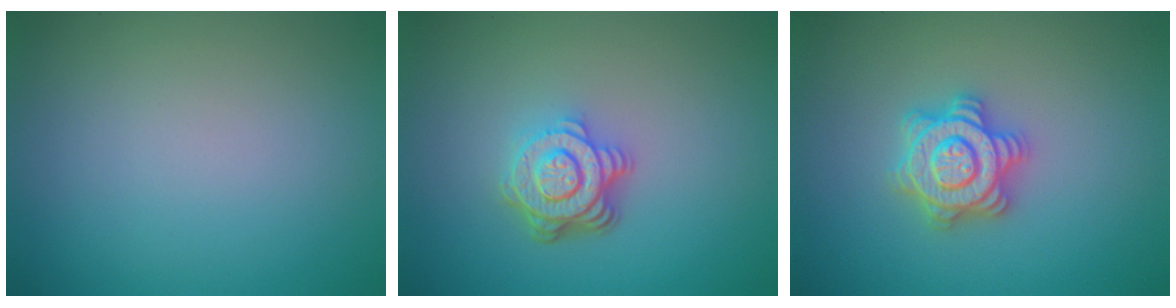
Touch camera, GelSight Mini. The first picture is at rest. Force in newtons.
{"total": 4.7, "press": 3.4, "slide": 3.3}
{"total": 4.6, "press": 4.6, "slide": 0.6}